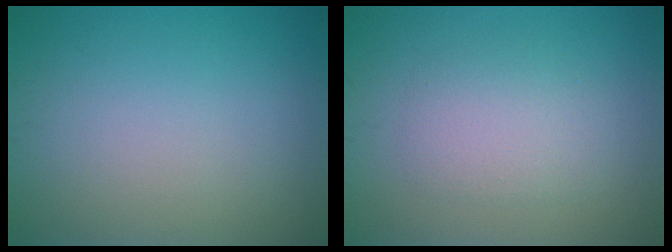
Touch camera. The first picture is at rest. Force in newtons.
{"total": 2.8, "press": 2.8, "slide": 0.2}